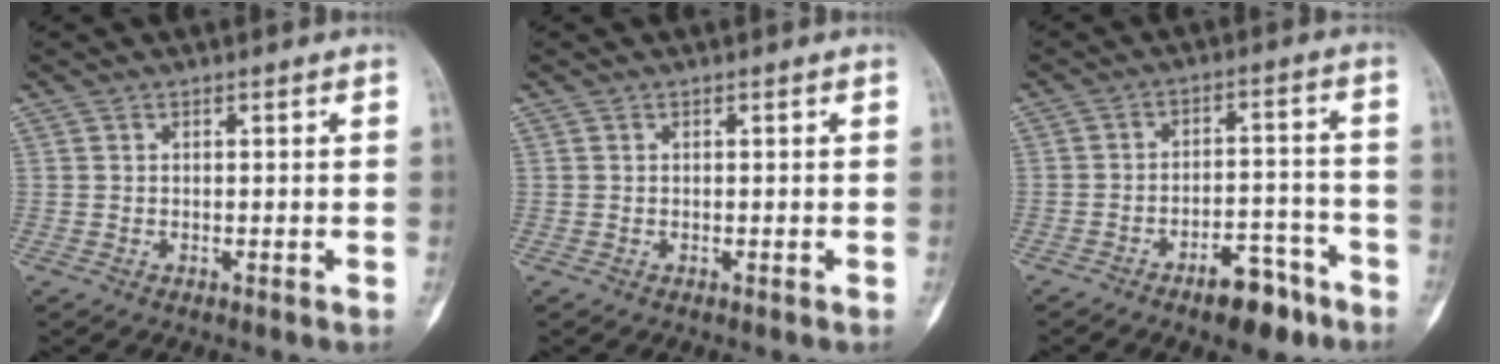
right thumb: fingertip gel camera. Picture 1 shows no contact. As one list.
[{"total": 0.0}, {"total": 9.2, "force": [-6.2, 3.9, 5.6], "torque": [-0.058, 0.052, -0.094]}]